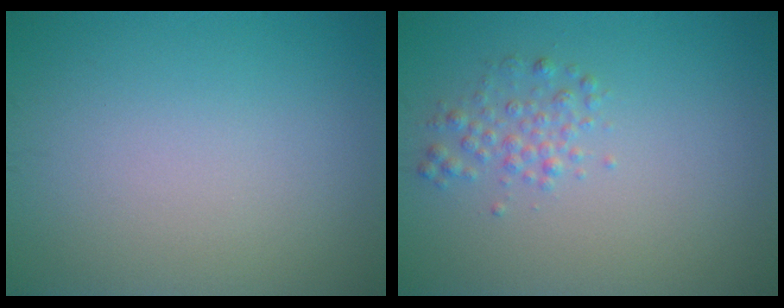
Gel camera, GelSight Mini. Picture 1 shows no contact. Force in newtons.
{"total": 1.7, "press": 1.7, "slide": 0.0}